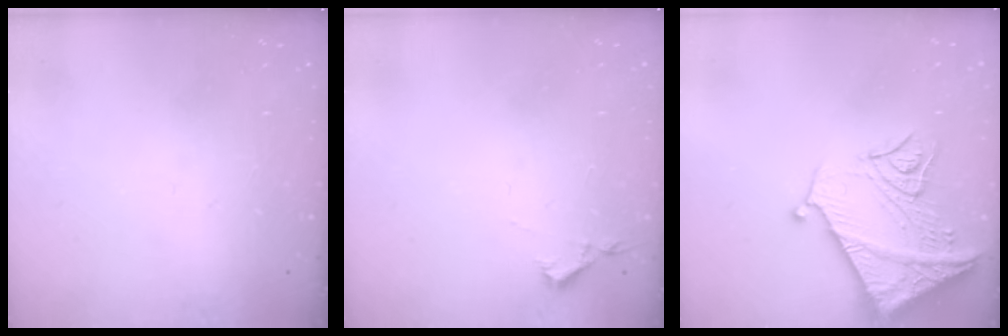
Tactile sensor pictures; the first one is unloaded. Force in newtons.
{"total": 2.9, "press": 2.9, "slide": 0.5}
{"total": 15.1, "press": 15.1, "slide": 1.5}